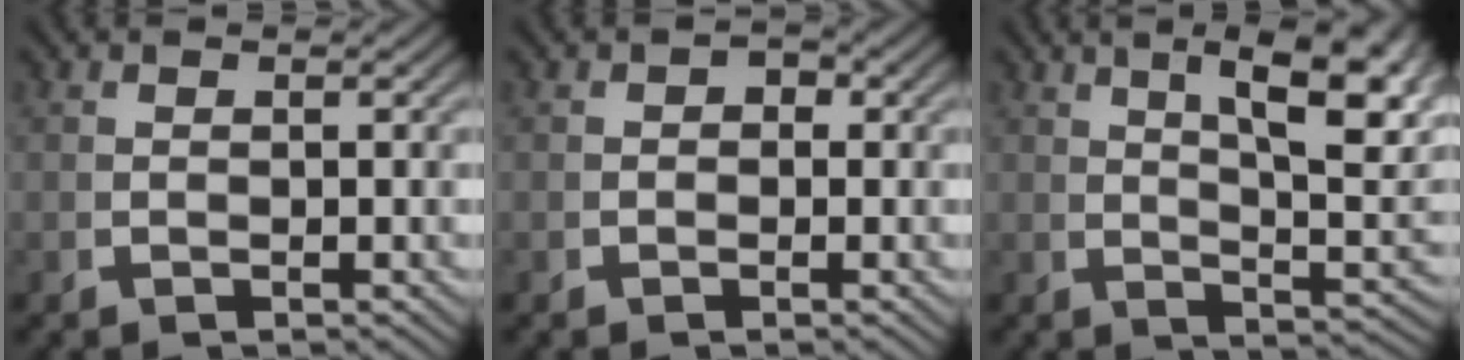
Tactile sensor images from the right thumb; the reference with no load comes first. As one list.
[{"total": 0.8, "force": [-0.2, 0.7, 0.4], "torque": [-0.004, -0.003, -0.006]}, {"total": 10.2, "force": [4.0, 3.7, 8.6], "torque": [-0.099, 0.010, 0.060]}]